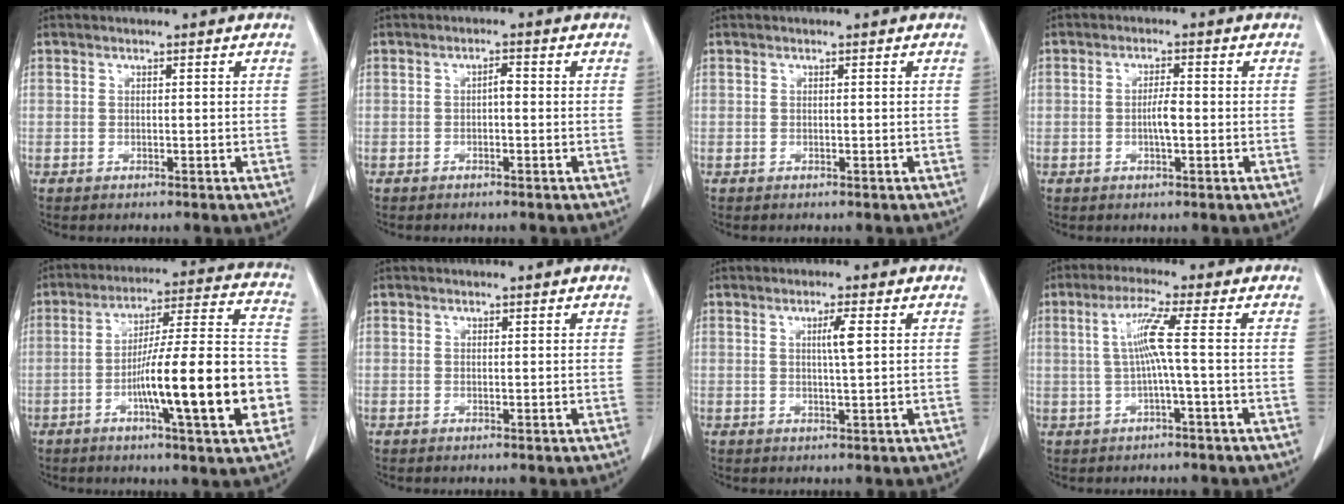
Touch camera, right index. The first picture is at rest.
{"total": 1.3, "force": [0.0, 0.5, 1.3], "torque": [-0.017, 0.006, 0.000]}
{"total": 0.0}
{"total": 2.7, "force": [-0.3, 0.6, 2.6], "torque": [-0.046, 0.004, -0.003]}
{"total": 19.1, "force": [-5.4, 1.6, 18.2], "torque": [-0.251, 0.017, -0.075]}
{"total": 0.0}
{"total": 2.9, "force": [0.9, -0.2, 2.7], "torque": [-0.046, -0.002, 0.016]}
{"total": 5.3, "force": [0.1, -1.2, 5.1], "torque": [-0.105, 0.011, 0.008]}